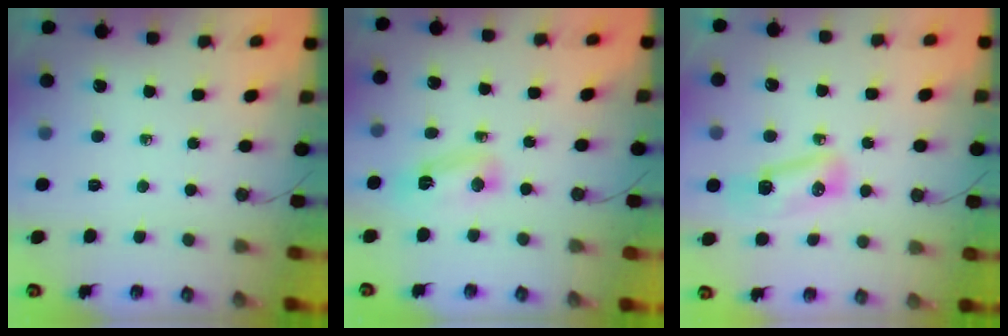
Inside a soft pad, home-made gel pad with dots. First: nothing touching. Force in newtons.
{"total": 6.2, "press": 5.0, "slide": 3.7}
{"total": 8.3, "press": 8.2, "slide": 0.9}